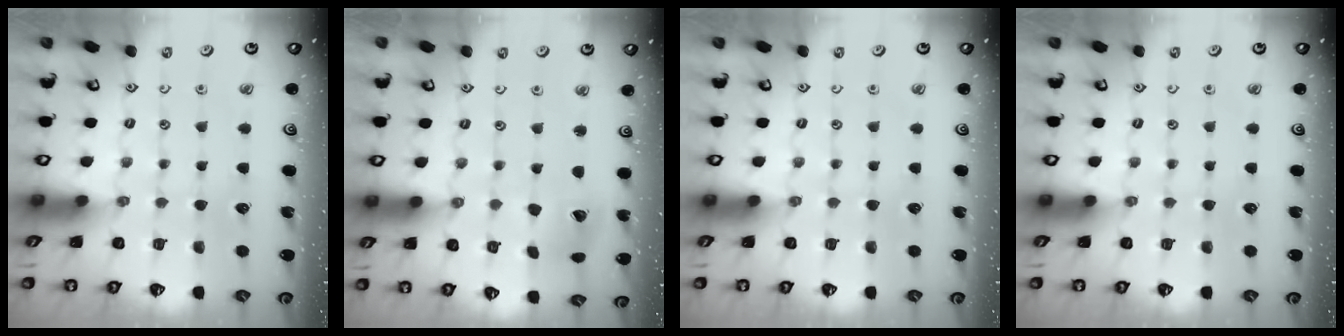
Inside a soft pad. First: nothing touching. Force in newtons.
{"total": 7.2, "press": 7.1, "slide": 1.0}
{"total": 0.0}
{"total": 0.0}